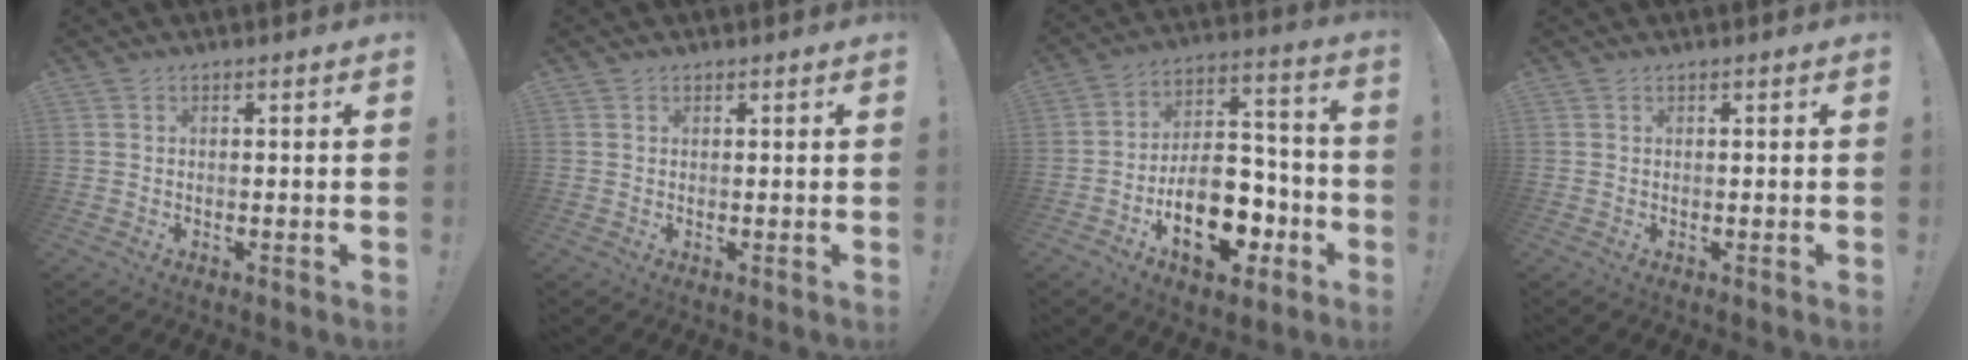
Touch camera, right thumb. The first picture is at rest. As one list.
[{"total": 0.8, "force": [0.7, 0.4, 0.1], "torque": [0.008, -0.003, 0.012]}, {"total": 21.4, "force": [-8.8, 12.3, 15.1], "torque": [-0.241, 0.066, -0.129]}, {"total": 0.0}]